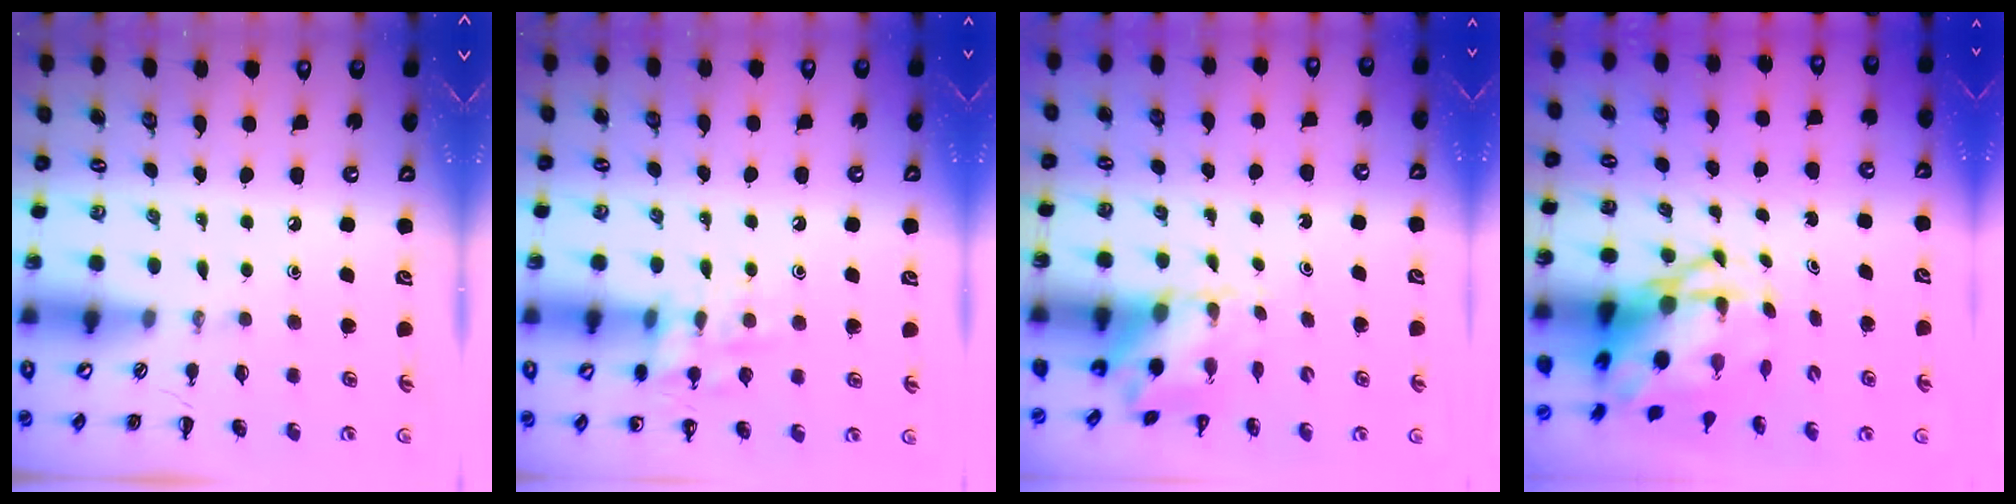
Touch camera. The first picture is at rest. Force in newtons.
{"total": 11.8, "press": 11.8, "slide": 0.6}
{"total": 3.7, "press": 3.7, "slide": 0.6}
{"total": 5.2, "press": 5.0, "slide": 1.5}